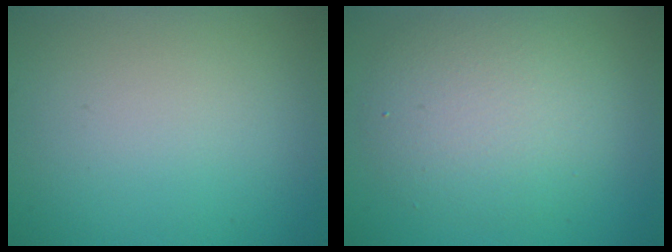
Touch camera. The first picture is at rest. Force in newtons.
{"total": 5.4, "press": 5.3, "slide": 0.2}